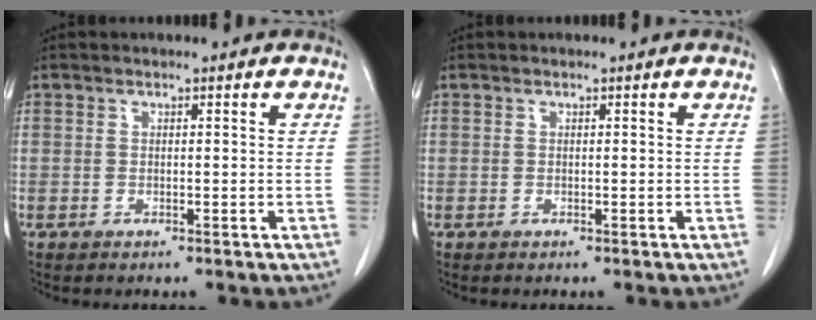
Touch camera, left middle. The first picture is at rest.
{"total": 0.0}